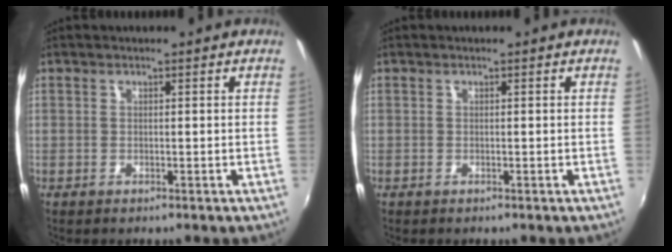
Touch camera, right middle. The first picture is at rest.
{"total": 0.0}